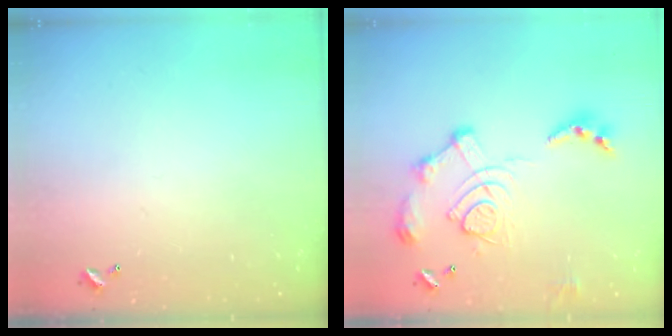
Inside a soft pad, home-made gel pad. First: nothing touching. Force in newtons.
{"total": 15.6, "press": 15.5, "slide": 1.6}